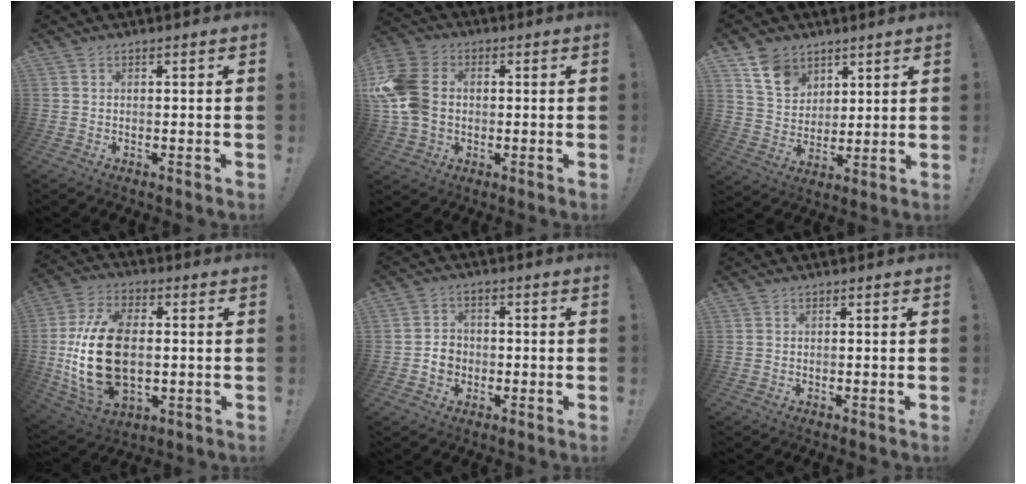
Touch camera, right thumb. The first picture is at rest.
{"total": 15.2, "force": [0.4, 11.5, 10.0], "torque": [-0.205, 0.012, 0.010]}
{"total": 11.1, "force": [7.3, 7.6, 3.5], "torque": [-0.055, -0.044, 0.144]}
{"total": 21.5, "force": [-0.8, 13.4, 16.8], "torque": [-0.330, 0.000, -0.003]}
{"total": 5.9, "force": [-1.3, 5.2, 2.5], "torque": [-0.032, 0.011, -0.023]}
{"total": 0.0}